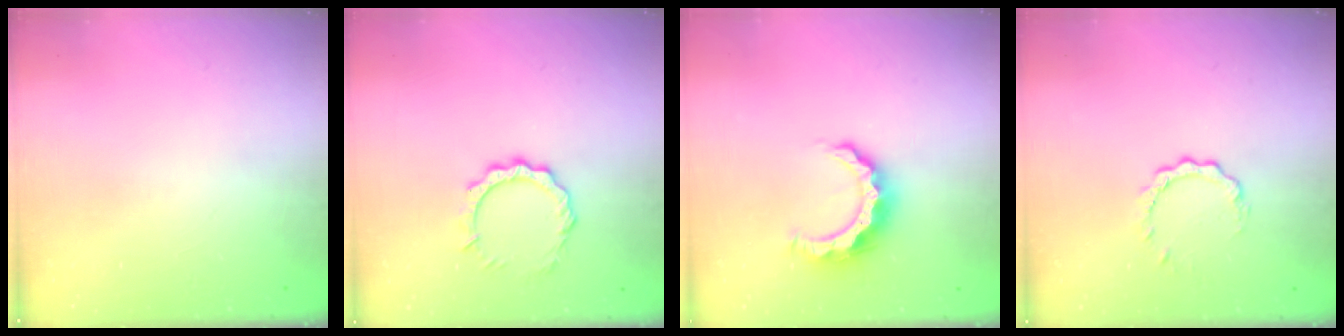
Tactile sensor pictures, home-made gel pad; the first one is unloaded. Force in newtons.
{"total": 7.8, "press": 7.8, "slide": 0.6}
{"total": 8.1, "press": 8.0, "slide": 0.3}
{"total": 4.2, "press": 4.2, "slide": 0.5}